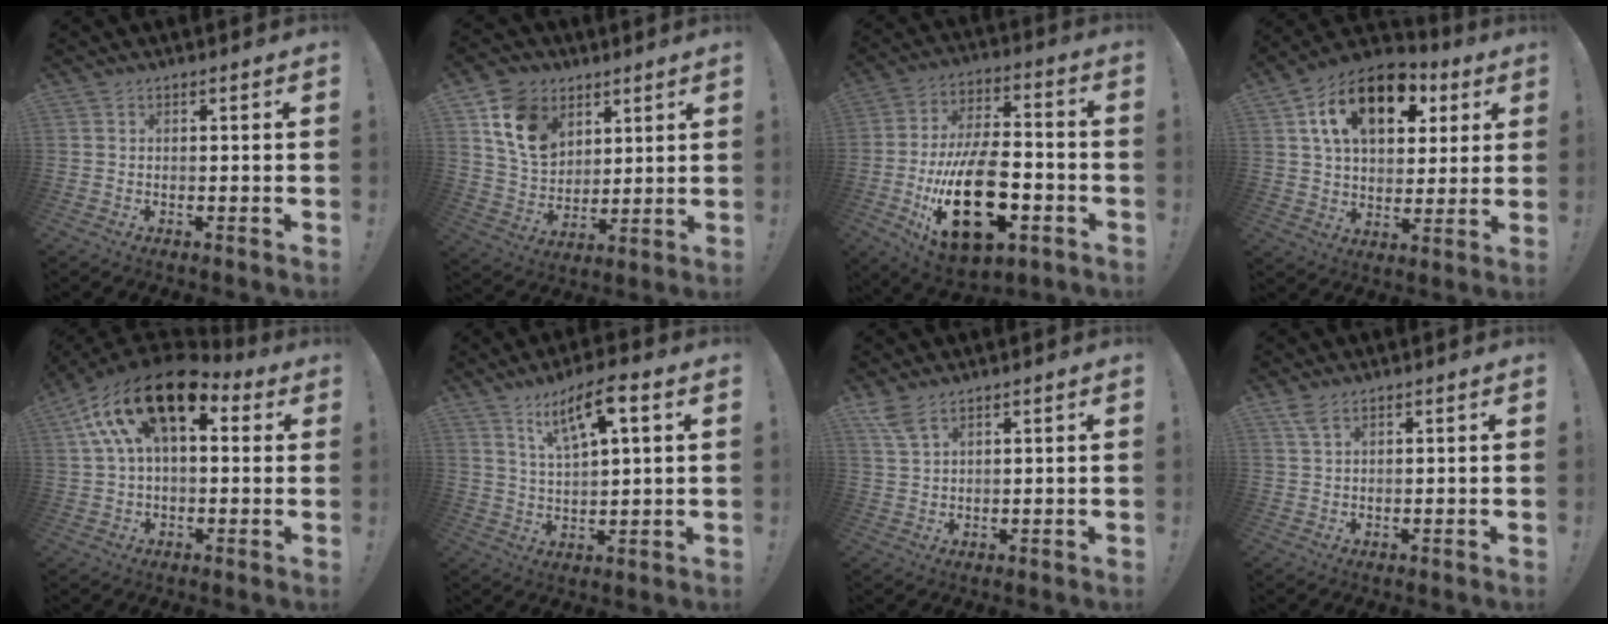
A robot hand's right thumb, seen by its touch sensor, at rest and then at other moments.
{"total": 14.7, "force": [7.5, 10.5, 7.0], "torque": [-0.122, -0.024, 0.150]}
{"total": 26.2, "force": [-8.0, 13.9, 20.6], "torque": [-0.376, 0.043, -0.119]}
{"total": 18.0, "force": [7.9, 11.0, 11.9], "torque": [-0.194, -0.018, 0.142]}
{"total": 18.7, "force": [8.9, 9.4, 13.4], "torque": [-0.241, -0.041, 0.156]}
{"total": 10.0, "force": [5.3, 2.6, 8.0], "torque": [-0.135, -0.020, 0.089]}
{"total": 4.8, "force": [3.4, 1.5, 3.0], "torque": [-0.062, -0.015, 0.065]}
{"total": 2.9, "force": [1.9, 1.0, 2.0], "torque": [-0.039, -0.005, 0.035]}